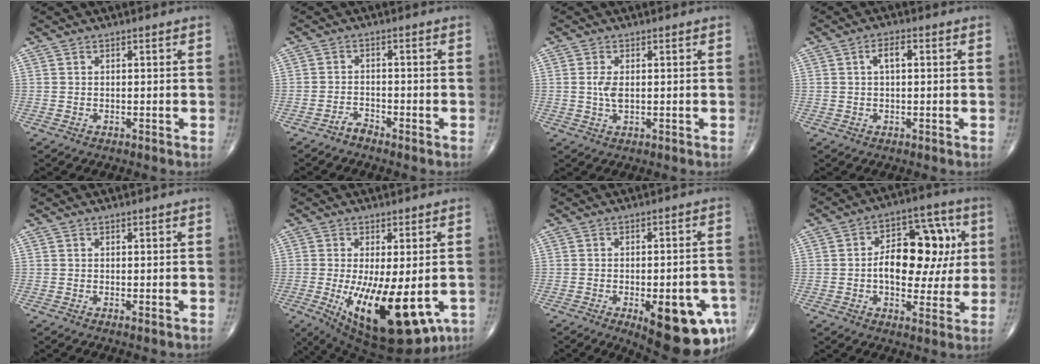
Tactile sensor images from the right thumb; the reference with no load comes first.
{"total": 1.8, "force": [-1.8, 0.3, 0.3], "torque": [-0.004, 0.008, -0.035]}
{"total": 2.8, "force": [0.2, 1.3, 2.5], "torque": [-0.056, -0.001, 0.005]}
{"total": 2.9, "force": [0.6, 1.3, 2.5], "torque": [-0.046, 0.008, 0.008]}
{"total": 0.6, "force": [-0.1, 0.1, 0.6], "torque": [-0.012, -0.003, -0.003]}
{"total": 19.1, "force": [-5.2, 7.4, 16.8], "torque": [-0.259, -0.030, -0.057]}
{"total": 17.2, "force": [-7.1, 6.6, 14.2], "torque": [-0.128, 0.017, -0.077]}
{"total": 16.3, "force": [1.2, 9.7, 13.0], "torque": [-0.146, 0.029, 0.017]}